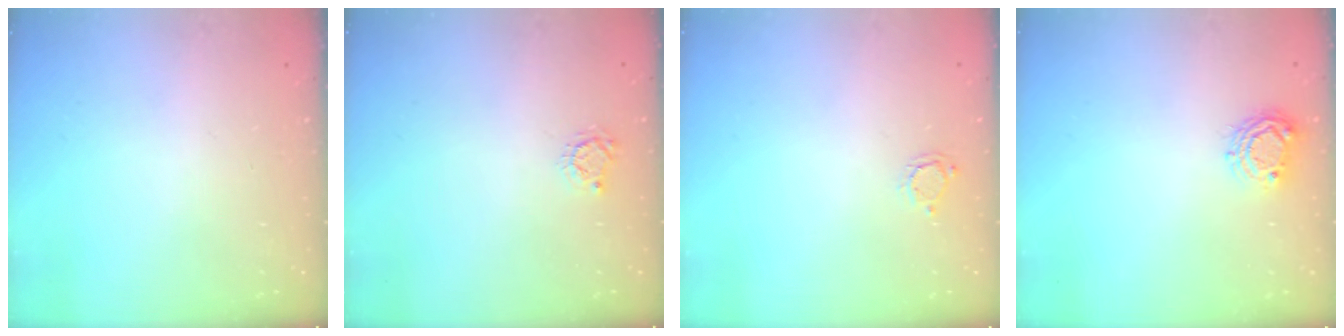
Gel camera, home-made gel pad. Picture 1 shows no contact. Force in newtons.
{"total": 3.3, "press": 3.2, "slide": 0.4}
{"total": 3.3, "press": 3.3, "slide": 0.3}
{"total": 6.6, "press": 6.6, "slide": 0.5}